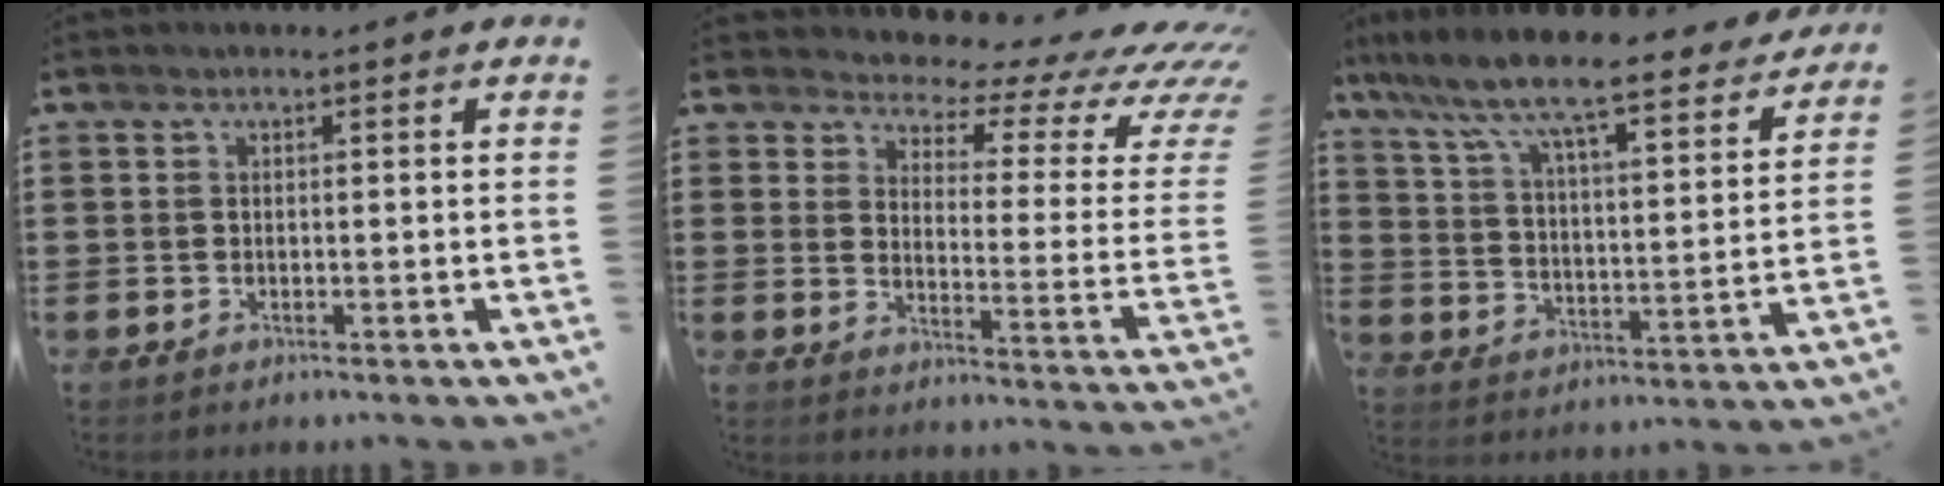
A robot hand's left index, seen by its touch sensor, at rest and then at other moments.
{"total": 4.8, "force": [3.9, 1.5, 2.3], "torque": [-0.043, -0.045, 0.059]}
{"total": 8.0, "force": [7.2, 0.2, 3.5], "torque": [-0.101, -0.058, 0.115]}